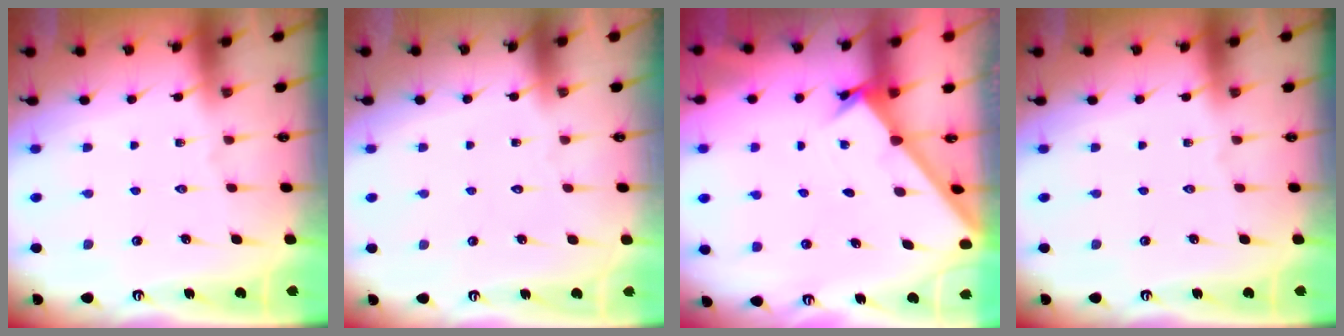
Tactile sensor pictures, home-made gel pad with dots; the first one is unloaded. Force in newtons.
{"total": 1.7, "press": 1.6, "slide": 0.2}
{"total": 1.5, "press": 1.4, "slide": 0.1}
{"total": 0.0}